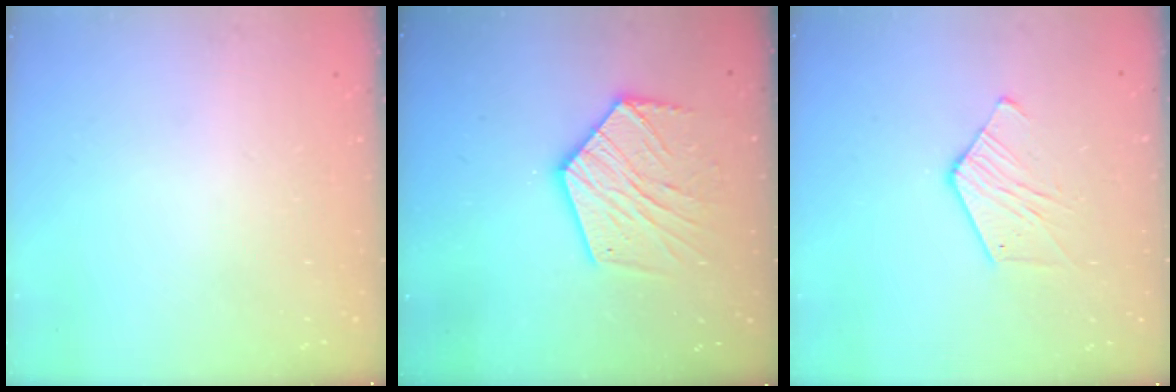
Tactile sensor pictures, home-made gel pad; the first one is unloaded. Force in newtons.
{"total": 14.1, "press": 14.1, "slide": 0.8}
{"total": 8.4, "press": 8.3, "slide": 0.5}